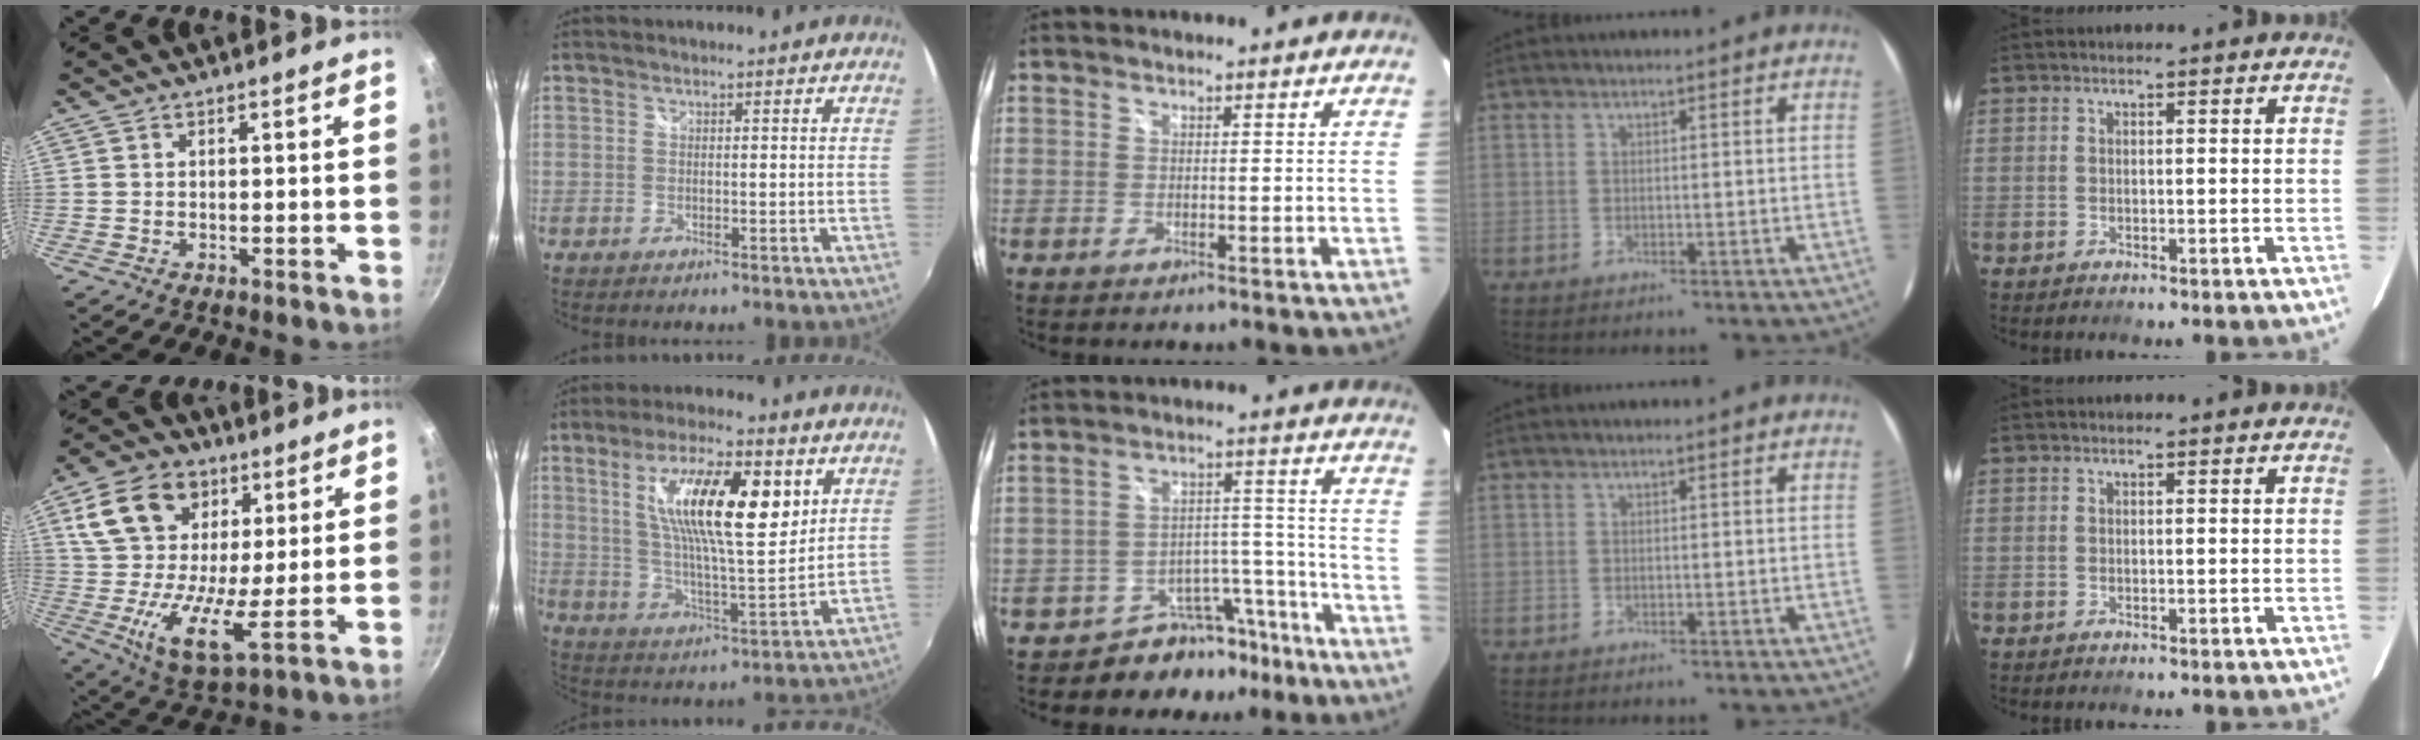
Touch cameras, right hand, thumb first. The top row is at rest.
{"thumb": {"total": 17.9, "force": [6.7, 11.3, 12.1], "torque": [-0.204, -0.020, 0.110]}, "index": {"total": 18.2, "force": [6.5, 5.1, 16.2], "torque": [-0.283, 0.005, 0.112]}, "middle": {"total": 9.5, "force": [-8.0, 4.9, 1.6], "torque": [-0.014, 0.045, -0.110]}}